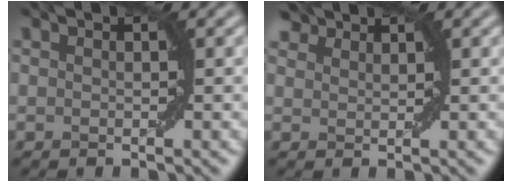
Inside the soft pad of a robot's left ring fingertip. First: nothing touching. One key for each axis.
{"total": 2.1, "fx": 1.9, "fy": 0.7, "fz": 0.4, "tx": -0.010, "ty": 0.007, "tz": 0.035}